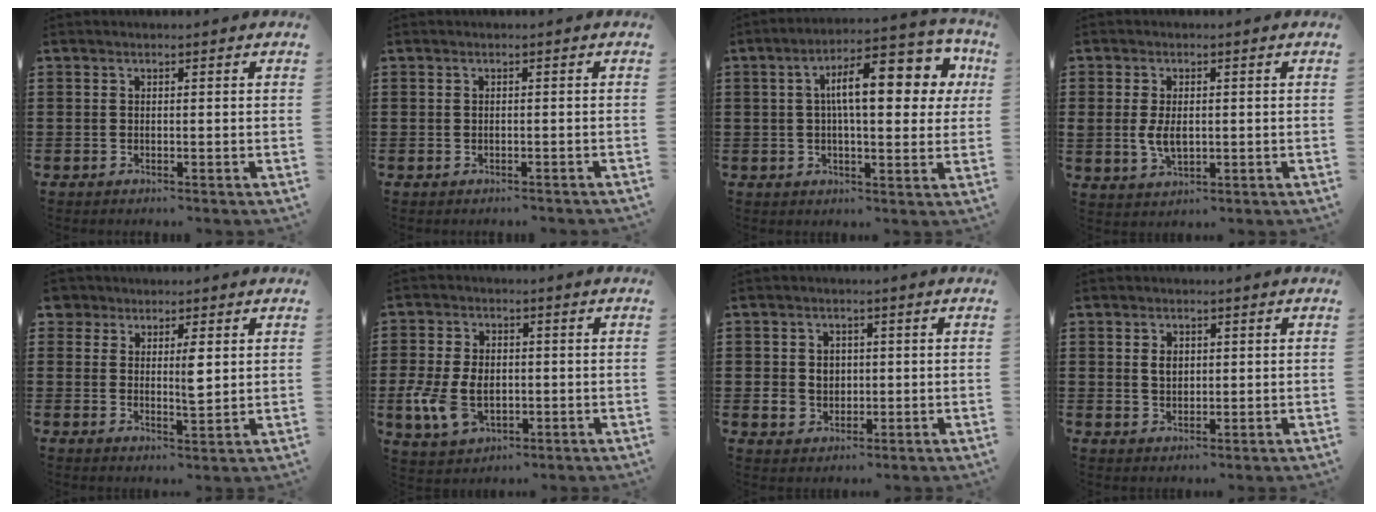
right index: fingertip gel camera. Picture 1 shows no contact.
{"total": 0.5, "force": [-0.4, 0.3, 0.1], "torque": [-0.003, 0.000, -0.009]}
{"total": 12.7, "force": [3.5, 4.6, 11.3], "torque": [-0.184, 0.008, 0.049]}
{"total": 3.9, "force": [0.1, 2.4, 3.1], "torque": [-0.070, 0.005, -0.002]}
{"total": 4.9, "force": [2.3, 2.6, 3.4], "torque": [-0.060, 0.004, 0.039]}
{"total": 7.8, "force": [-1.4, 5.4, 5.5], "torque": [-0.133, 0.004, -0.028]}
{"total": 3.4, "force": [0.1, 3.2, 1.1], "torque": [-0.033, 0.011, -0.003]}
{"total": 2.4, "force": [0.6, 1.8, 1.5], "torque": [-0.034, 0.010, 0.010]}